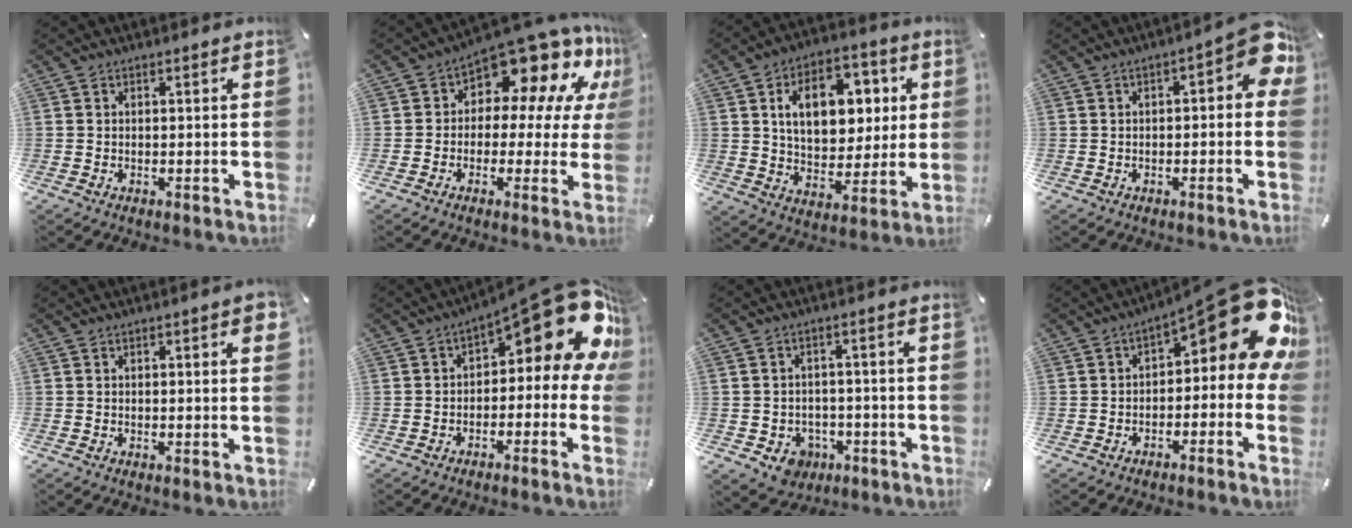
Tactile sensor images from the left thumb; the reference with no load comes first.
{"total": 12.9, "force": [8.4, 6.9, 6.9], "torque": [-0.104, -0.079, 0.145]}
{"total": 15.3, "force": [4.5, 10.7, 9.9], "torque": [-0.146, 0.002, 0.081]}
{"total": 7.6, "force": [0.7, 3.4, 6.7], "torque": [-0.080, -0.014, 0.009]}
{"total": 2.2, "force": [0.6, 0.6, 2.0], "torque": [-0.031, -0.001, 0.008]}
{"total": 15.1, "force": [7.1, 6.0, 11.9], "torque": [-0.154, -0.058, 0.115]}
{"total": 5.5, "force": [-2.0, 4.8, 1.6], "torque": [-0.029, 0.011, -0.034]}
{"total": 15.3, "force": [6.2, 6.5, 12.4], "torque": [-0.156, -0.051, 0.103]}